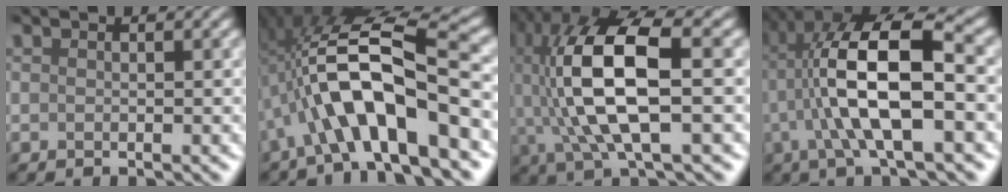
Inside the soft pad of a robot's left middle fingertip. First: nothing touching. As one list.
[{"total": 9.8, "force": [-2.6, 2.5, 9.1], "torque": [-0.161, 0.027, -0.046]}, {"total": 11.2, "force": [1.2, 3.6, 10.6], "torque": [-0.228, 0.011, 0.025]}, {"total": 10.3, "force": [-0.2, 3.4, 9.7], "torque": [-0.193, 0.021, -0.006]}]